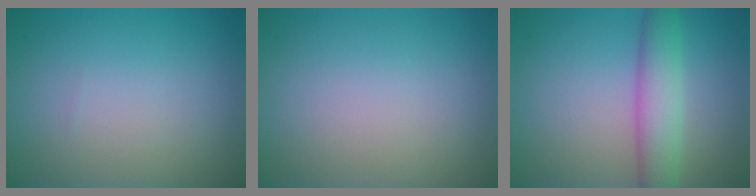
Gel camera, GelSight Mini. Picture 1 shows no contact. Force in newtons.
{"total": 0.0}
{"total": 4.4, "press": 4.4, "slide": 0.1}